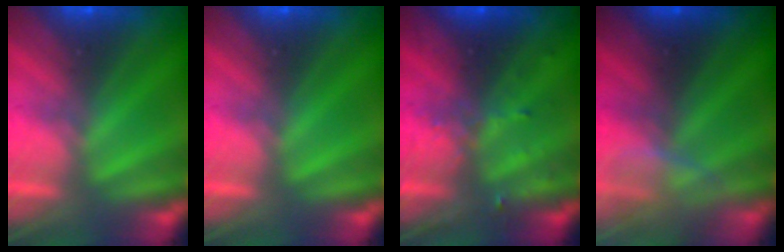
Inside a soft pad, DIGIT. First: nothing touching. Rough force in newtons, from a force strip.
{"total": 0.0}
{"total": 4.2}
{"total": 2.4}